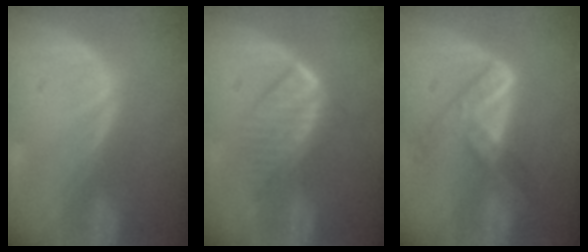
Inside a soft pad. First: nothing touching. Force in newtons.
{"total": 6.8, "press": 5.9, "slide": 3.4}
{"total": 7.2, "press": 6.0, "slide": 4.0}